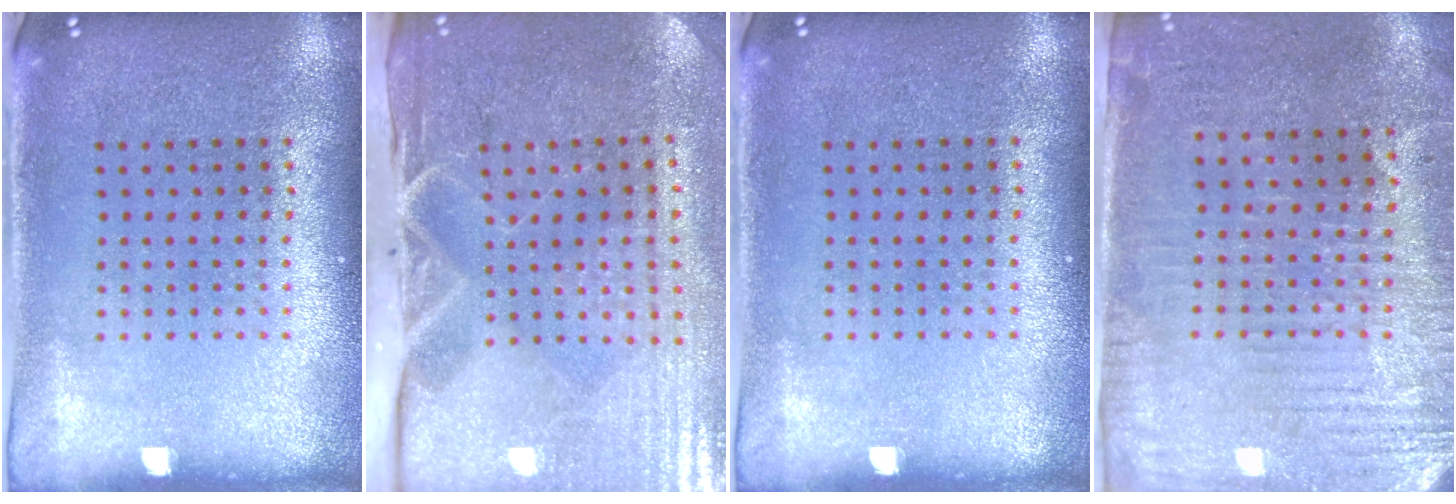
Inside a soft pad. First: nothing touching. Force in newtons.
{"total": 4.8, "press": 4.1, "slide": 2.6}
{"total": 0.0}
{"total": 3.2, "press": 2.9, "slide": 1.4}